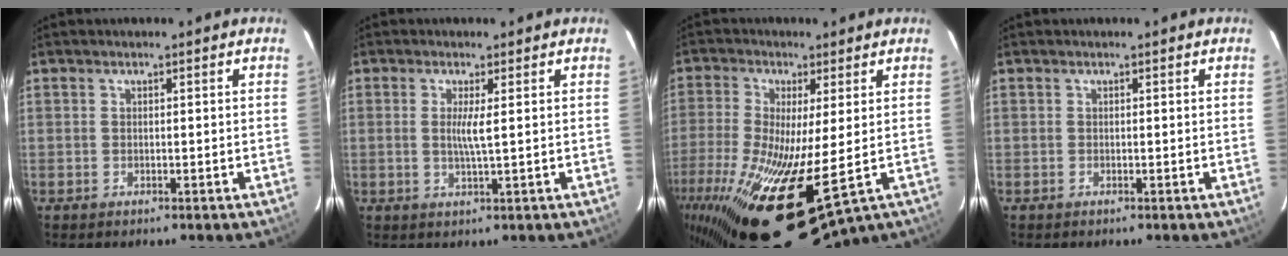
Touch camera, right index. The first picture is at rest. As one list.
[{"total": 3.0, "force": [0.4, -0.2, 2.9], "torque": [-0.056, -0.005, 0.004]}, {"total": 22.7, "force": [-8.0, 7.4, 20.0], "torque": [-0.407, -0.088, -0.118]}, {"total": 0.0}]